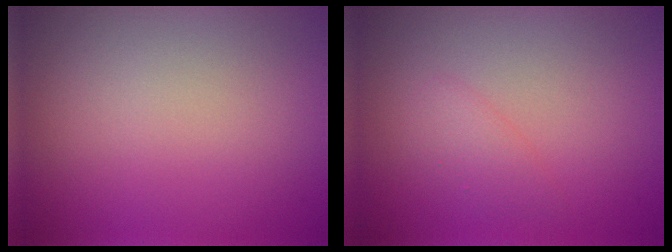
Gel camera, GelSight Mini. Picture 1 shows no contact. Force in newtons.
{"total": 1.4, "press": 1.4, "slide": 0.1}